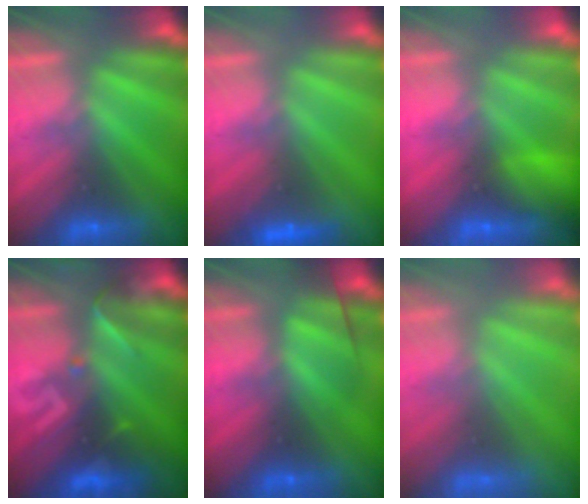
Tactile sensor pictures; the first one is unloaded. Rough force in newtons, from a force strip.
{"total": 2.4}
{"total": 7.8}
{"total": 2.9}
{"total": 2.9}
{"total": 3.0}